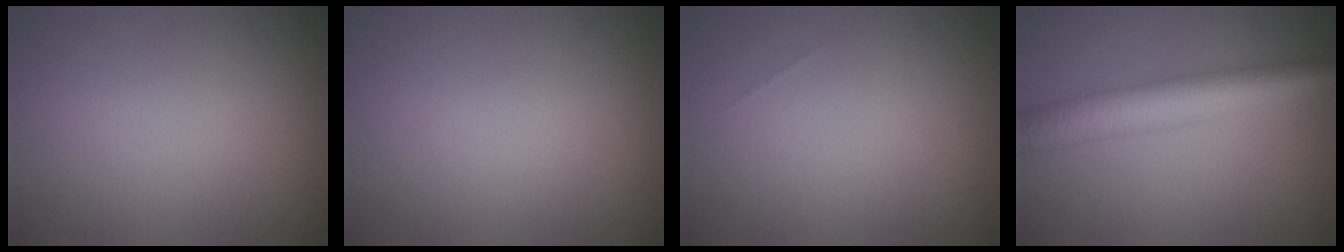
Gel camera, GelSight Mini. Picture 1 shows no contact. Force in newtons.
{"total": 0.0}
{"total": 0.0}
{"total": 7.1, "press": 7.1, "slide": 0.0}